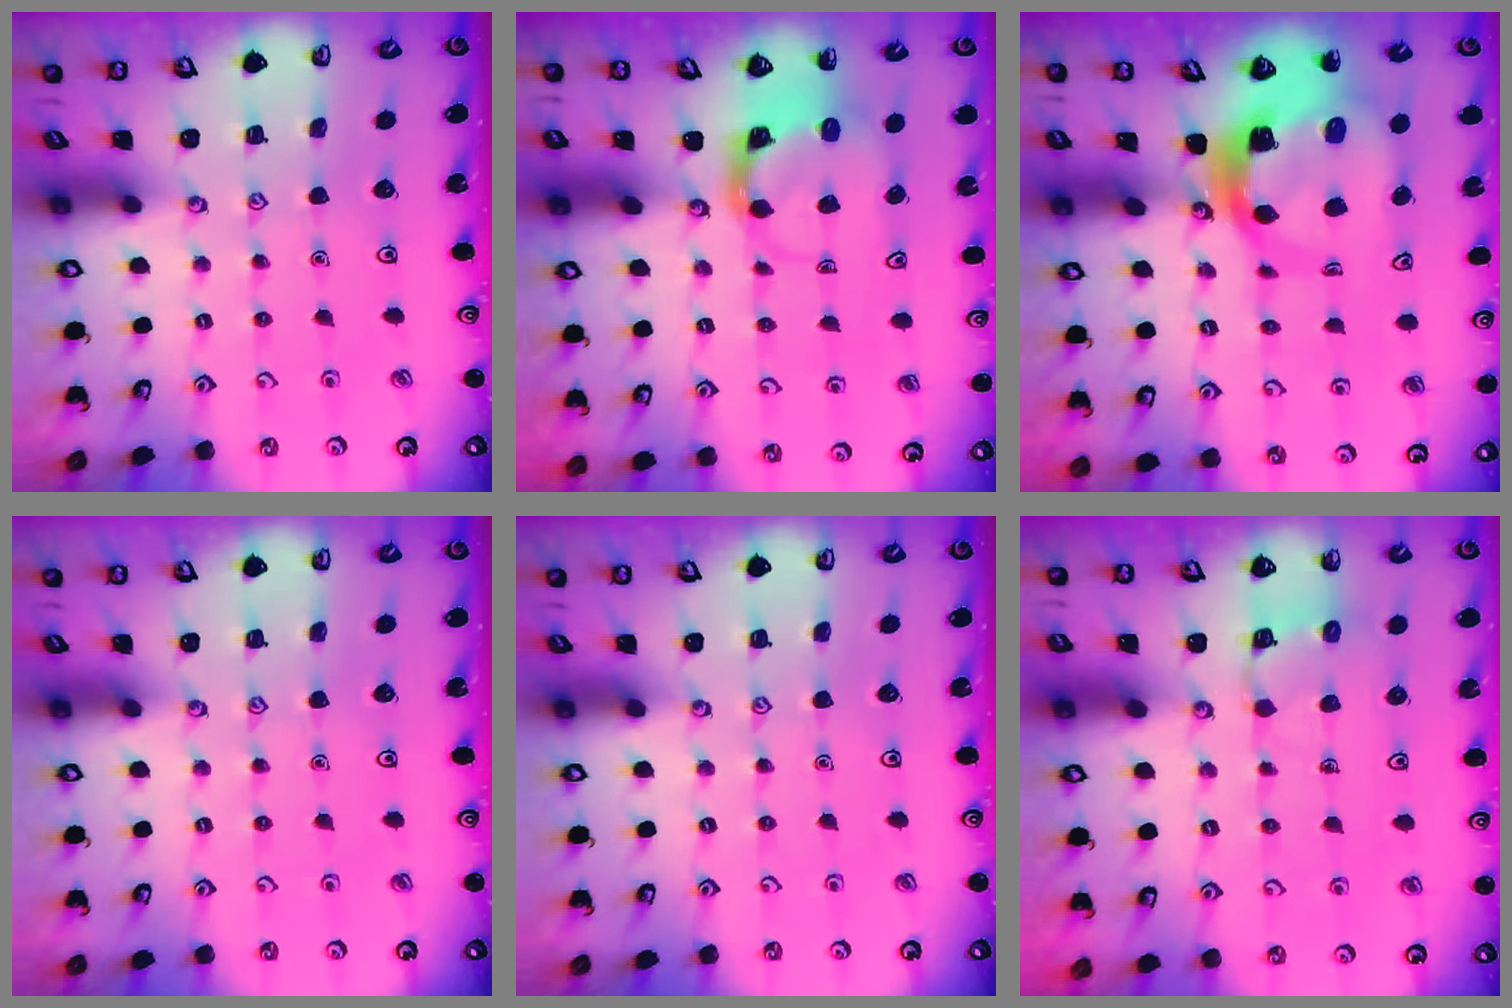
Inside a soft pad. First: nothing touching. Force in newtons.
{"total": 3.8, "press": 3.8, "slide": 0.3}
{"total": 8.7, "press": 8.5, "slide": 1.4}
{"total": 0.0}
{"total": 0.0}
{"total": 6.3, "press": 6.2, "slide": 0.4}